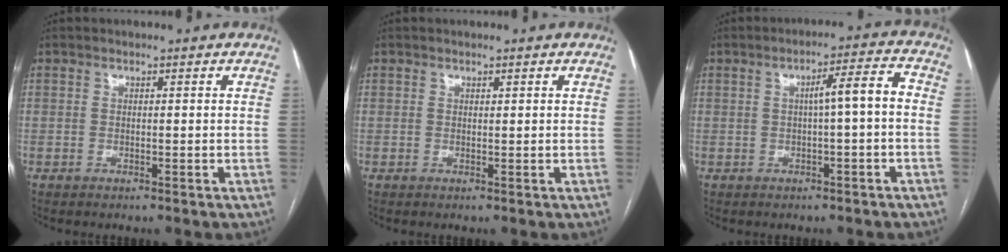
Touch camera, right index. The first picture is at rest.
{"total": 0.0}
{"total": 5.2, "force": [-0.1, 0.3, 5.2], "torque": [-0.076, 0.018, -0.001]}